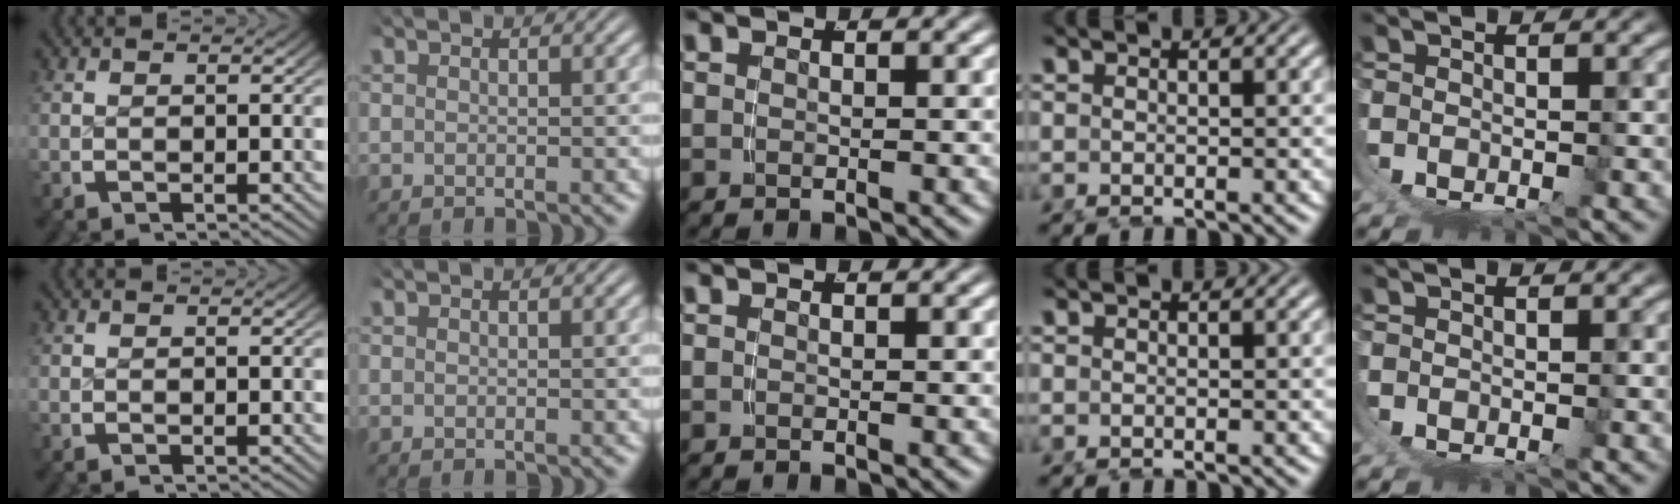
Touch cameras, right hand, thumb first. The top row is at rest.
{}